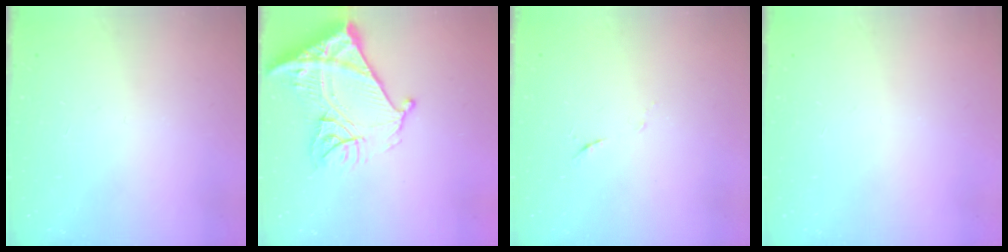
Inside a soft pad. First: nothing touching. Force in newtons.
{"total": 19.3, "press": 19.2, "slide": 2.2}
{"total": 5.2, "press": 5.1, "slide": 1.2}
{"total": 0.0}